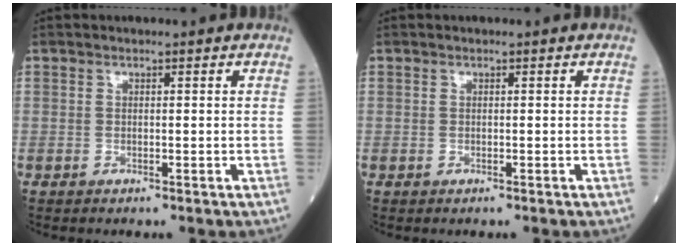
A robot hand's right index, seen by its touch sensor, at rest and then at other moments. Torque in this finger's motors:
{"motor_torque": [-0.07, -0.01, 0.06, 0.02]}